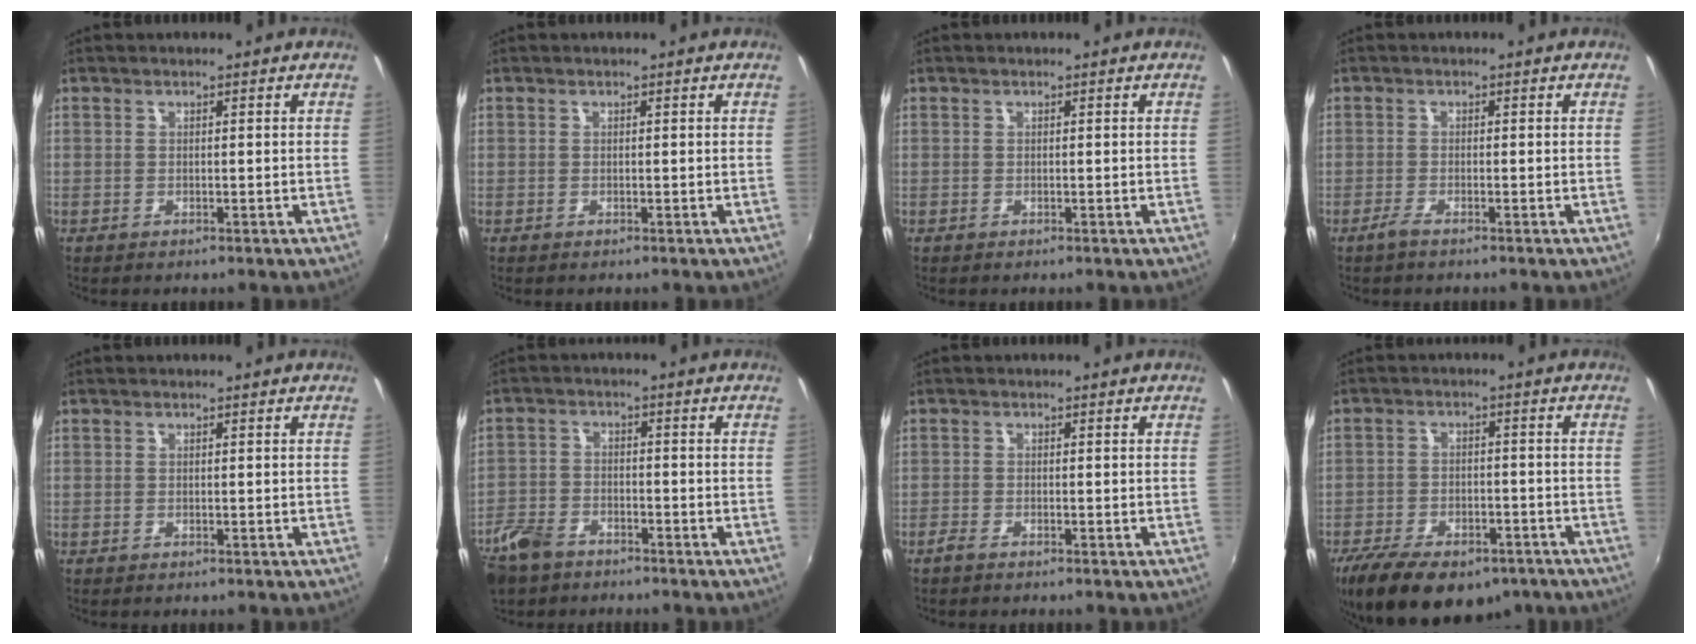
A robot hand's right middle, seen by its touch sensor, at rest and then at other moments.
{"total": 0.0}
{"total": 0.0}
{"total": 1.7, "force": [-1.4, 0.2, 1.1], "torque": [-0.027, -0.004, -0.030]}
{"total": 0.0}
{"total": 8.0, "force": [-5.7, 4.6, 3.4], "torque": [-0.093, 0.004, -0.107]}
{"total": 1.4, "force": [-1.2, 0.3, 0.6], "torque": [-0.016, -0.005, -0.026]}
{"total": 18.7, "force": [-12.6, 9.1, 10.3], "torque": [-0.222, -0.032, -0.187]}